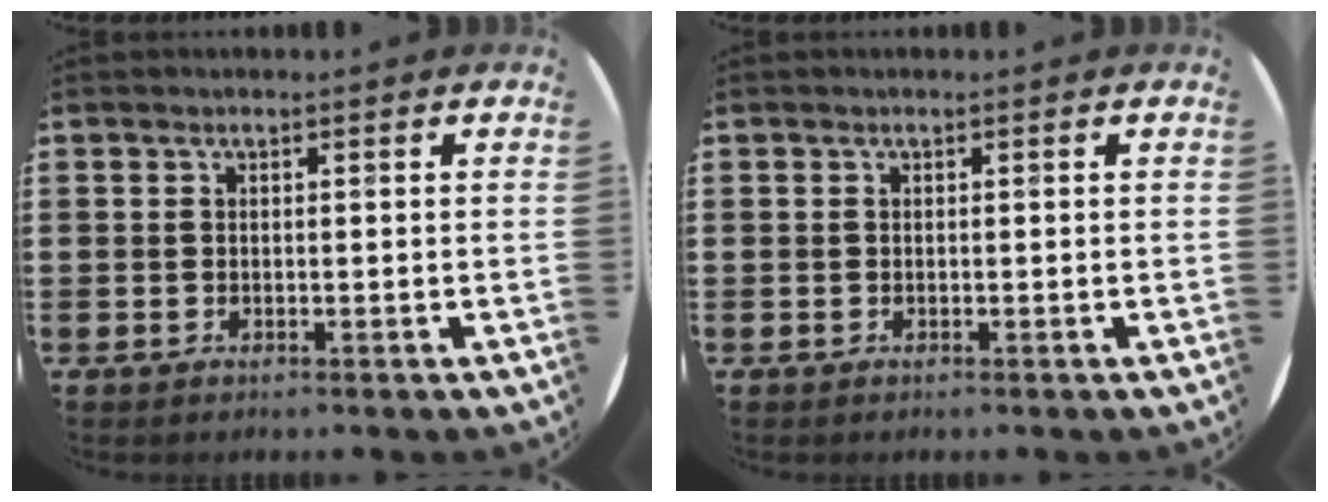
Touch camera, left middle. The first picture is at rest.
{"total": 0.0}